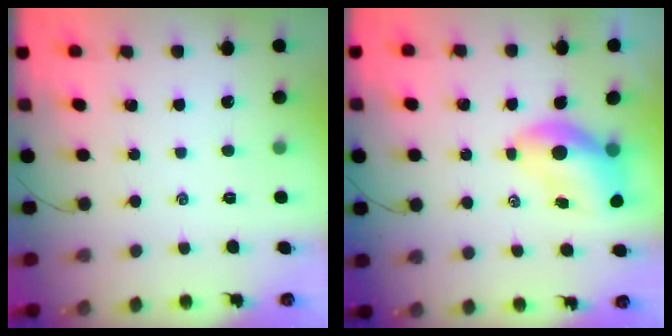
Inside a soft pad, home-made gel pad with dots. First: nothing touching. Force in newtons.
{"total": 7.4, "press": 7.2, "slide": 1.5}